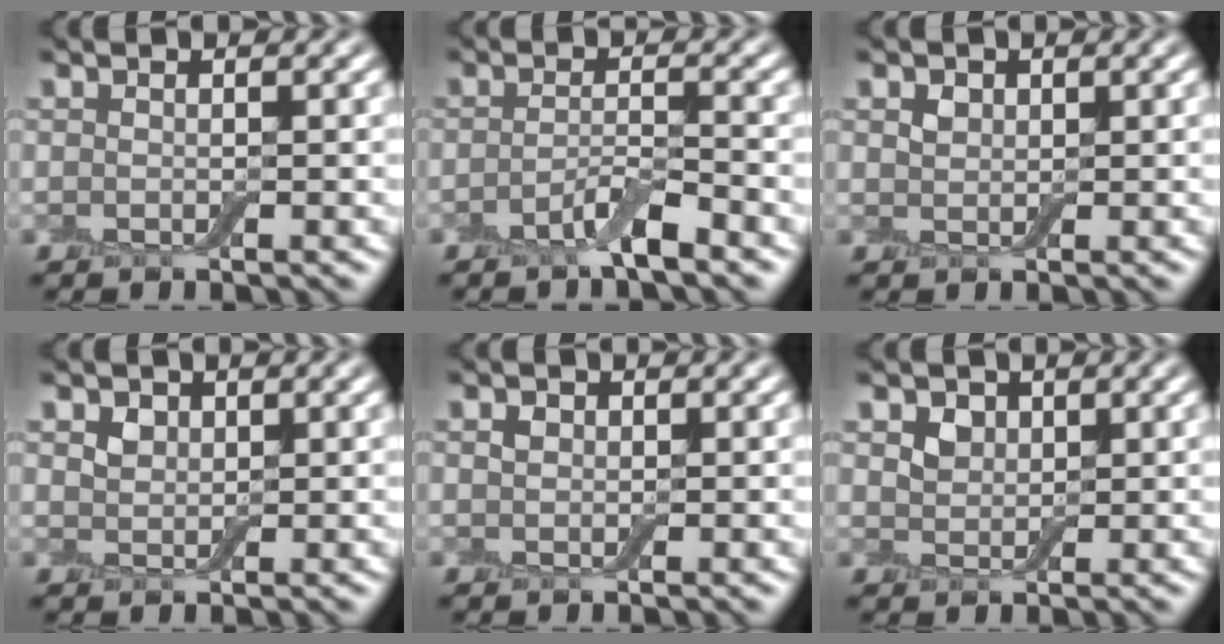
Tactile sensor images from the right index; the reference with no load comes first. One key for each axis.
{"total": 2.7, "fx": -1.8, "fy": 0.5, "fz": 2.0, "tx": -0.036, "ty": 0.006, "tz": -0.039}
{"total": 1.1, "fx": 0.6, "fy": 0.8, "fz": 0.4, "tx": -0.009, "ty": -0.001, "tz": 0.010}
{"total": 1.4, "fx": 0.8, "fy": 1.1, "fz": 0.5, "tx": -0.011, "ty": 0.000, "tz": 0.014}
{"total": 0.9, "fx": 0.3, "fy": 0.8, "fz": 0.3, "tx": -0.007, "ty": 0.001, "tz": 0.003}
{"total": 2.1, "fx": 1.1, "fy": 1.5, "fz": 0.8, "tx": -0.020, "ty": -0.003, "tz": 0.021}